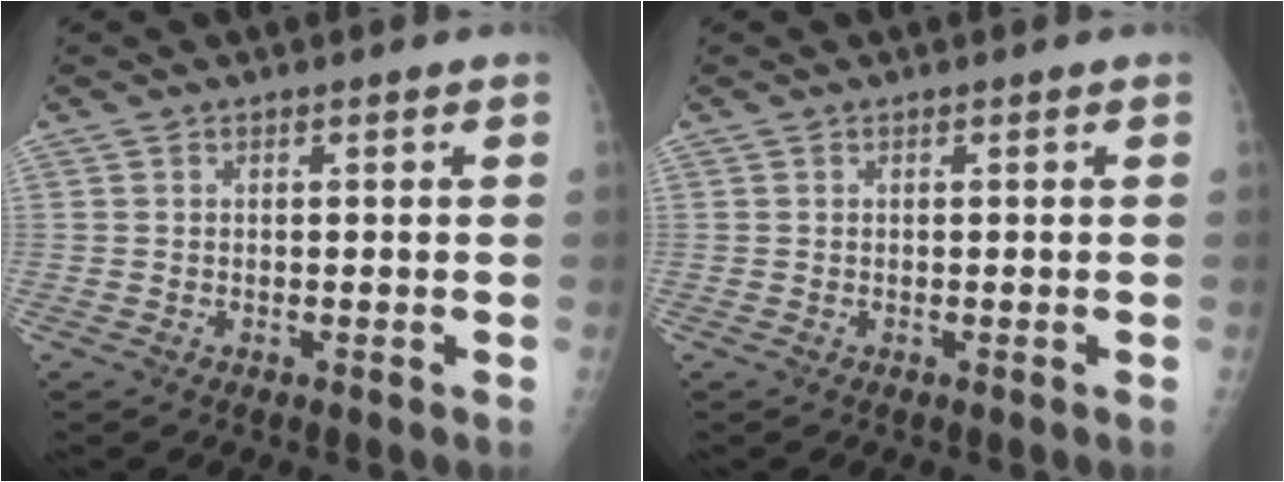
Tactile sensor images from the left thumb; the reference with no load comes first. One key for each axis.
{"total": 0.0}